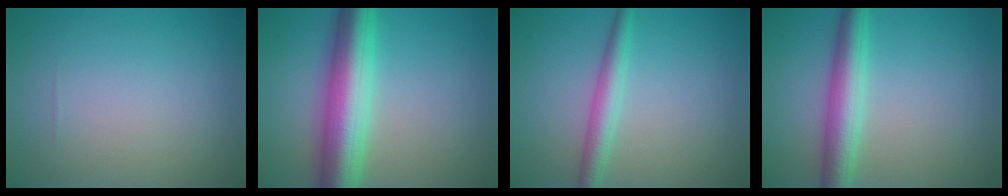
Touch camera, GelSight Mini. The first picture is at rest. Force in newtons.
{"total": 8.4, "press": 8.4, "slide": 0.2}
{"total": 2.7, "press": 2.7, "slide": 0.0}
{"total": 4.7, "press": 4.7, "slide": 0.1}